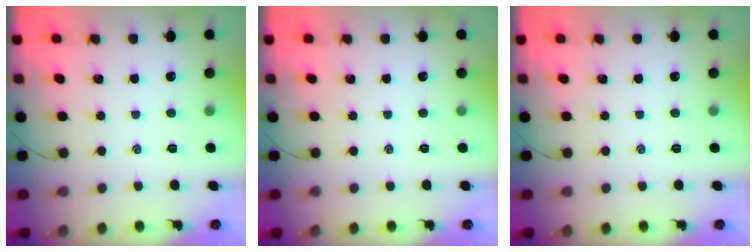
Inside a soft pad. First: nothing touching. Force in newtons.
{"total": 0.0}
{"total": 0.0}